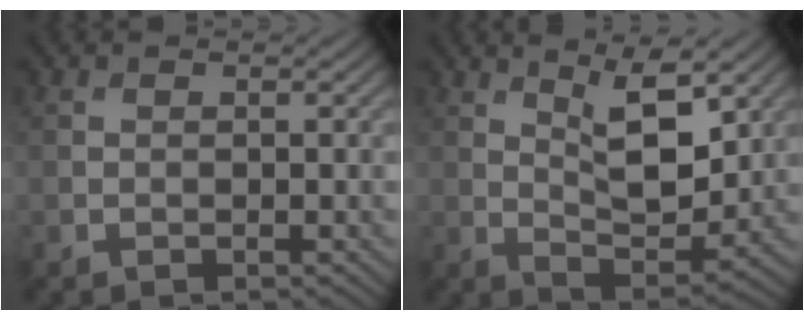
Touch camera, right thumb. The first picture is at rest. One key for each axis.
{"total": 8.3, "fx": 3.8, "fy": 3.0, "fz": 6.7, "tx": -0.112, "ty": -0.010, "tz": 0.069}